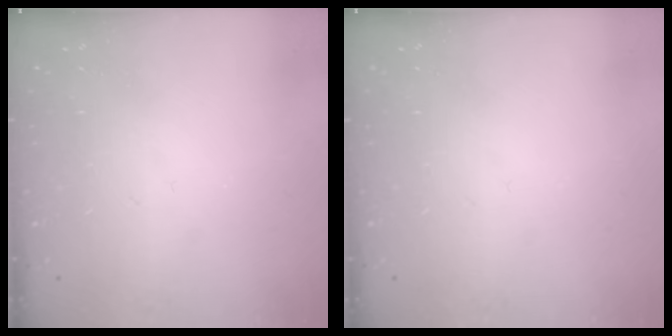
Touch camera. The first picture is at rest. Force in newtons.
{"total": 0.0}